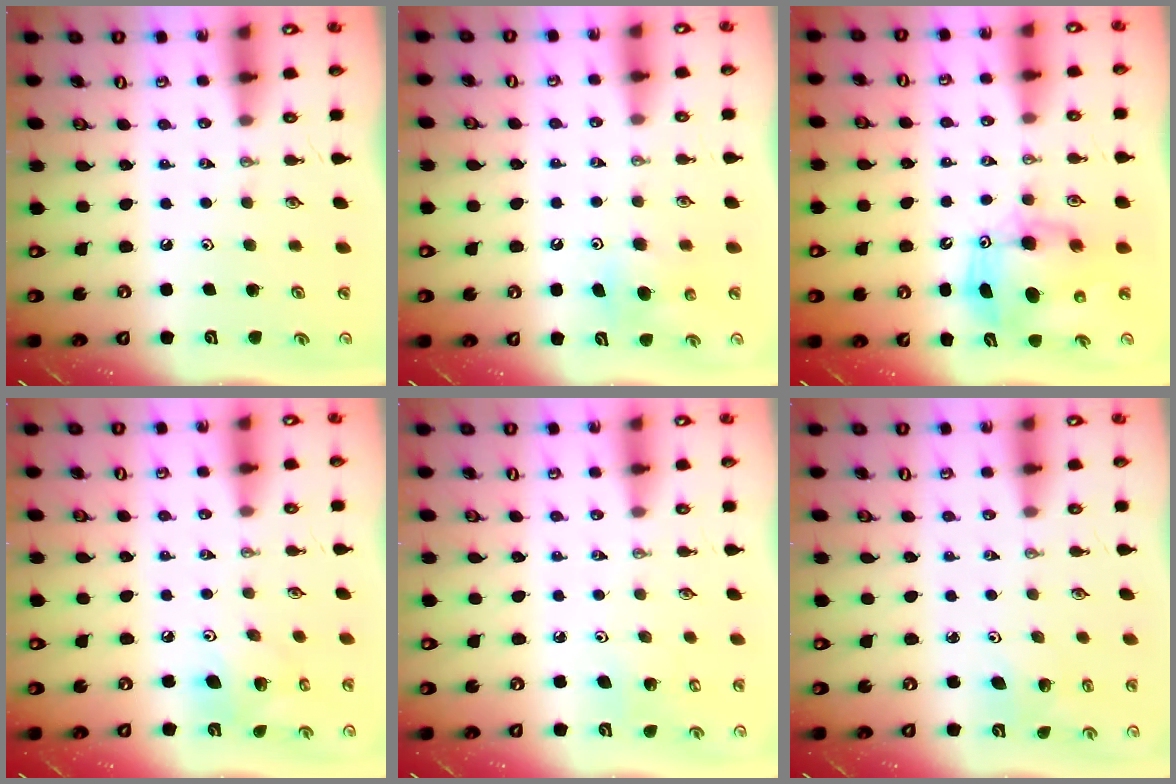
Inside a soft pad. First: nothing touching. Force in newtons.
{"total": 5.4, "press": 5.4, "slide": 0.2}
{"total": 9.4, "press": 9.1, "slide": 2.2}
{"total": 9.7, "press": 9.5, "slide": 1.8}
{"total": 4.8, "press": 4.7, "slide": 0.9}
{"total": 2.8, "press": 2.4, "slide": 1.5}